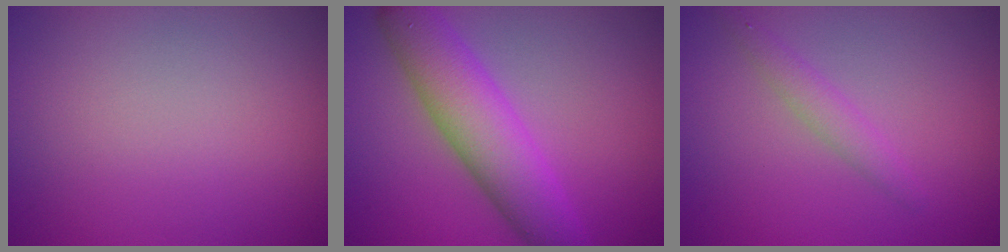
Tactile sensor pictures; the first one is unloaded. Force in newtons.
{"total": 6.5, "press": 6.5, "slide": 0.3}
{"total": 1.7, "press": 1.7, "slide": 0.0}